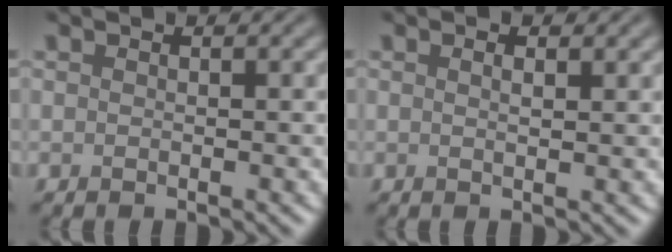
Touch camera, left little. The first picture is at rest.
{"total": 1.4, "force": [0.8, 0.4, 1.0], "torque": [-0.009, -0.007, 0.007]}